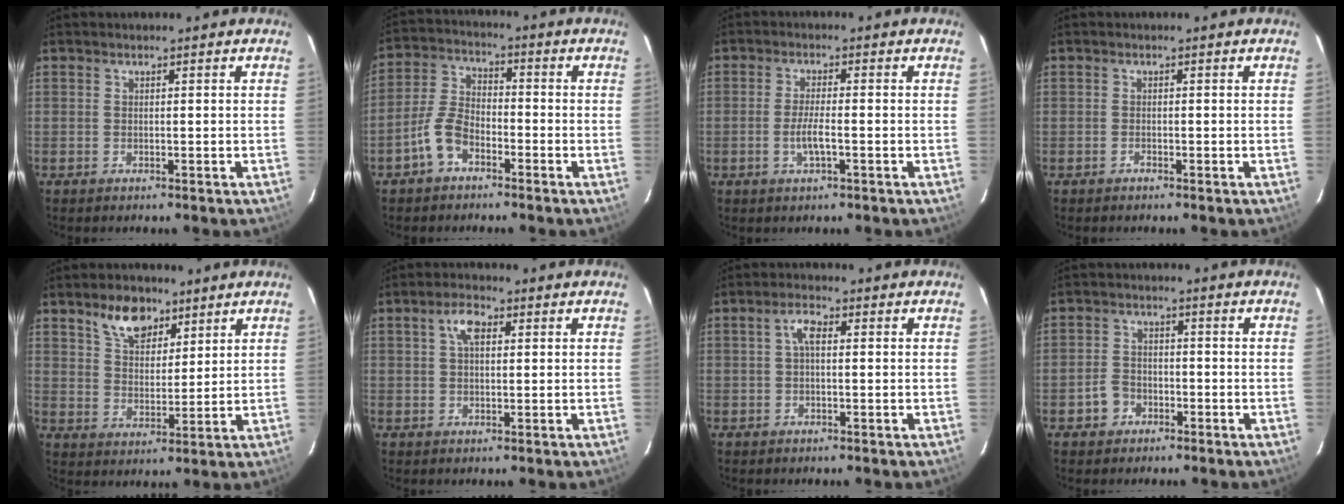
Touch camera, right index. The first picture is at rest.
{"total": 7.0, "force": [-4.1, 3.9, 4.1], "torque": [-0.096, 0.016, -0.083]}
{"total": 3.9, "force": [-1.4, 0.6, 3.6], "torque": [-0.070, -0.006, -0.026]}
{"total": 0.5, "force": [-0.5, 0.1, 0.2], "torque": [-0.003, 0.001, -0.011]}
{"total": 8.2, "force": [5.4, 4.6, 4.0], "torque": [-0.069, 0.013, 0.099]}
{"total": 4.0, "force": [1.3, 2.1, 3.1], "torque": [-0.058, 0.013, 0.025]}
{"total": 2.8, "force": [0.4, 1.2, 2.5], "torque": [-0.053, 0.011, 0.007]}
{"total": 4.1, "force": [-2.1, 3.3, 1.0], "torque": [-0.025, 0.014, -0.033]}